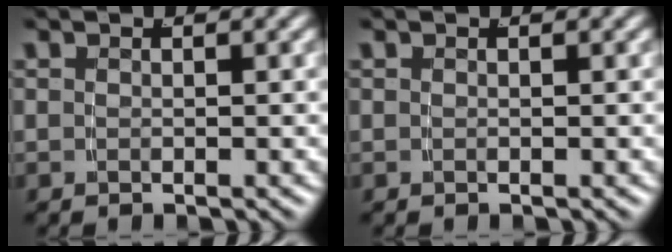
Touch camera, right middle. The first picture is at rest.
{"total": 0.0}